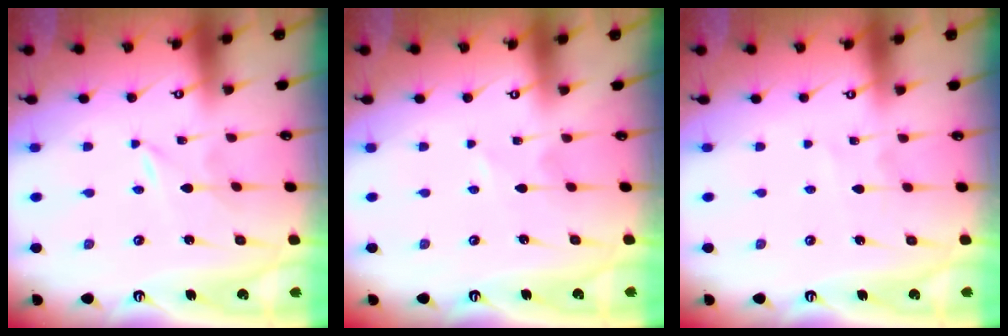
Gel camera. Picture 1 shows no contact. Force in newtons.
{"total": 0.8, "press": 0.8, "slide": 0.2}
{"total": 2.6, "press": 2.6, "slide": 0.3}